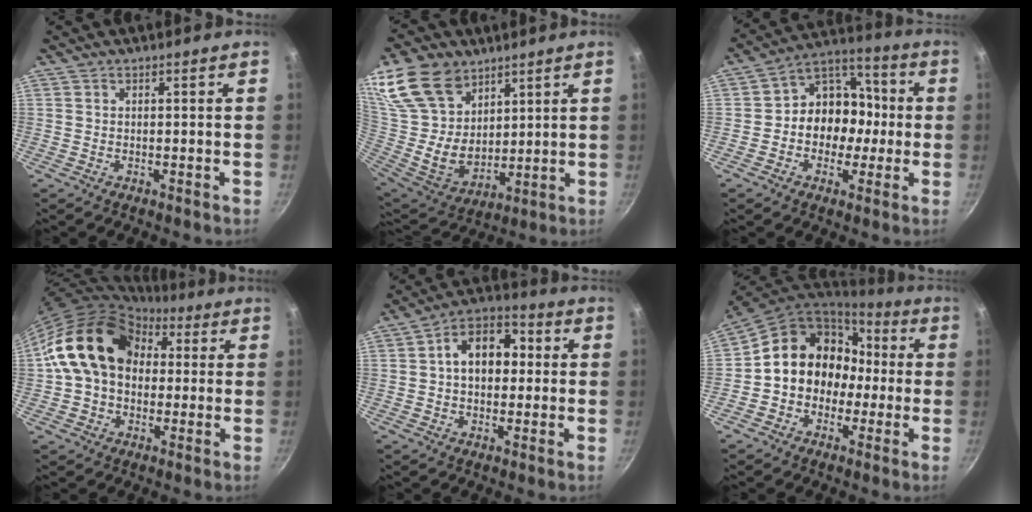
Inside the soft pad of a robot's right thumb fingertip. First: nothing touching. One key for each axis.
{"total": 22.5, "fx": 12.5, "fy": 15.1, "fz": 11.1, "tx": -0.208, "ty": -0.044, "tz": 0.252}
{"total": 12.6, "fx": -1.2, "fy": 10.4, "fz": 7.1, "tx": -0.048, "ty": 0.042, "tz": -0.037}
{"total": 16.2, "fx": 3.8, "fy": 12.1, "fz": 10.0, "tx": -0.134, "ty": 0.022, "tz": 0.052}
{"total": 11.7, "fx": 1.3, "fy": 8.2, "fz": 8.3, "tx": -0.088, "ty": 0.030, "tz": 0.002}
{"total": 15.5, "fx": -0.4, "fy": 13.1, "fz": 8.4, "tx": -0.095, "ty": 0.059, "tz": -0.017}